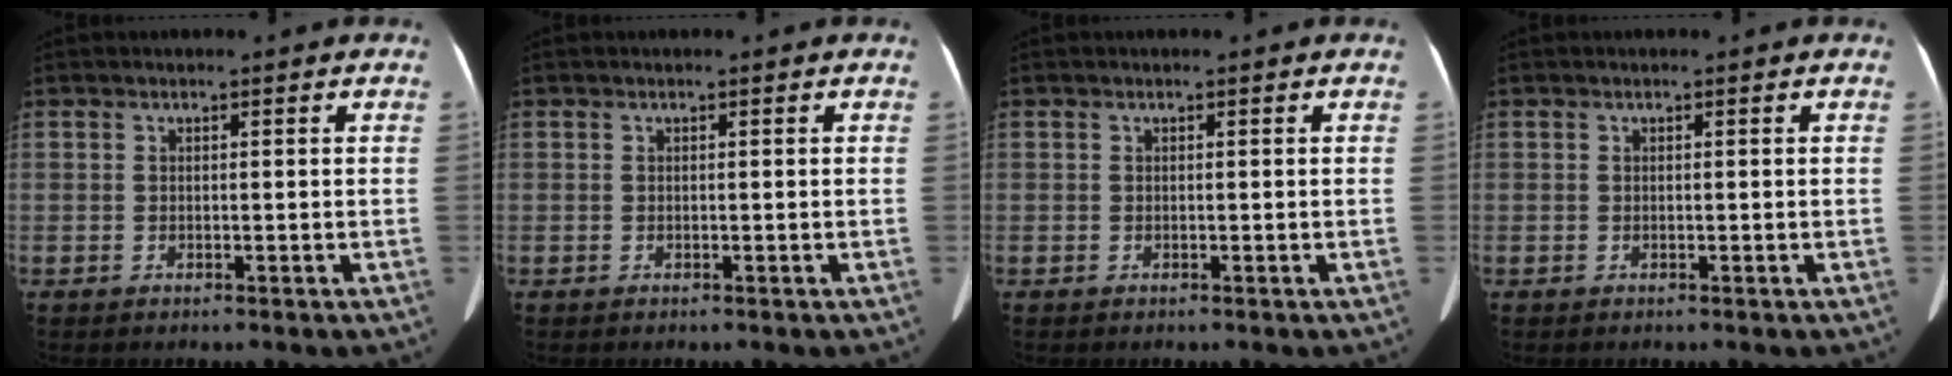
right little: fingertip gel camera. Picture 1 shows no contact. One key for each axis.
{"total": 0.0}
{"total": 0.0}
{"total": 0.0}